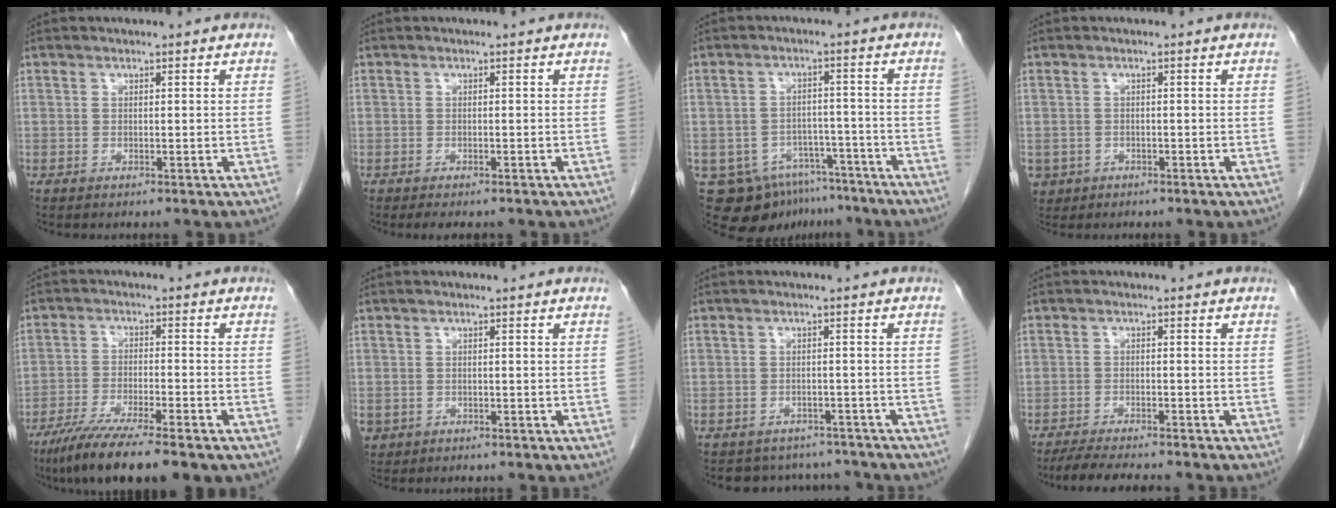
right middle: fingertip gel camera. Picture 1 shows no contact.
{"total": 3.0, "force": [-2.4, 1.2, 1.3], "torque": [-0.013, -0.004, -0.029]}
{"total": 10.7, "force": [-7.7, 6.8, 2.8], "torque": [-0.041, 0.020, -0.105]}
{"total": 3.6, "force": [-1.8, 3.0, 0.7], "torque": [-0.014, 0.001, -0.026]}
{"total": 11.7, "force": [-8.6, 1.4, 7.8], "torque": [-0.126, -0.028, -0.139]}
{"total": 2.2, "force": [-1.0, 1.9, 0.5], "torque": [-0.012, 0.000, -0.011]}
{"total": 6.7, "force": [-6.1, 2.9, 0.1], "torque": [0.009, 0.018, -0.070]}
{"total": 6.8, "force": [-6.0, 0.6, 3.1], "torque": [-0.049, -0.017, -0.096]}